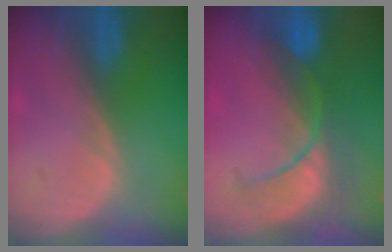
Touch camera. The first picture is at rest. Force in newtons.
{"total": 7.9, "press": 7.8, "slide": 1.6}